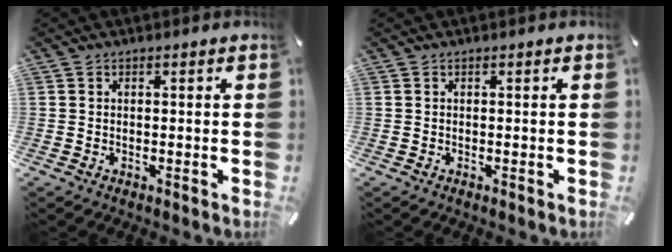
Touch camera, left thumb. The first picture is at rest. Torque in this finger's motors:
{"motor_torque": [-0.01, 0.01, -0.03, 0.01, 0.00]}